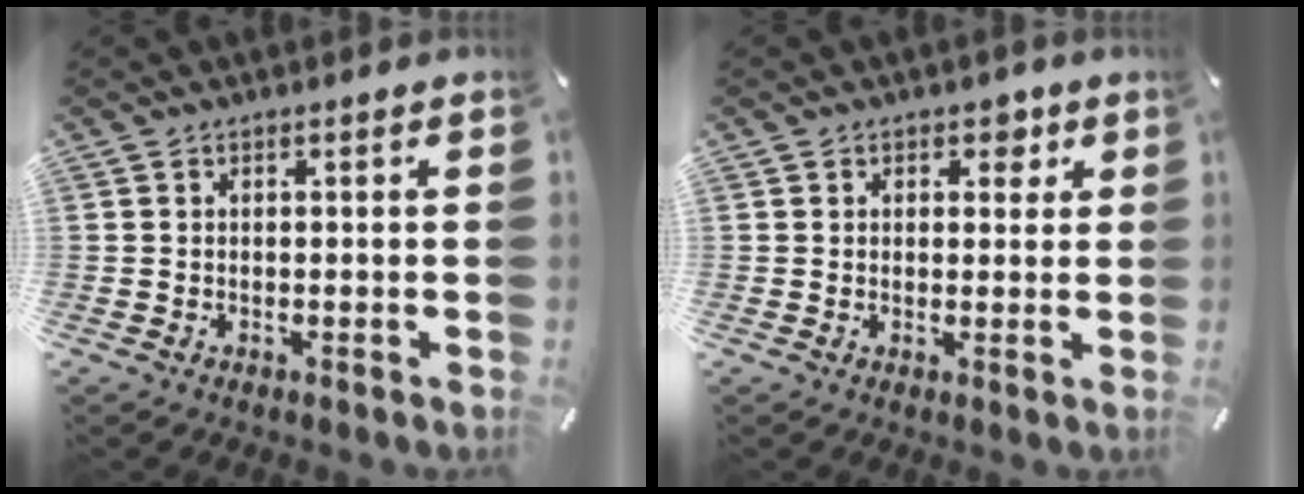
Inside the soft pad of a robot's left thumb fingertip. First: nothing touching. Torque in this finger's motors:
{"motor_torque": [0.21, -0.23, 0.09, 0.02, -0.04]}